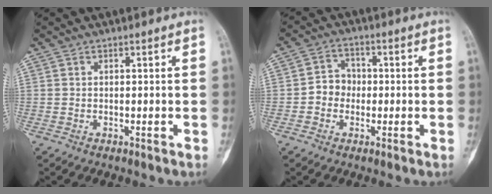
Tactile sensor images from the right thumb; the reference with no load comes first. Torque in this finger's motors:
{"motor_torque": [0.53, 0.44, 0.21, -0.41, 0.06]}